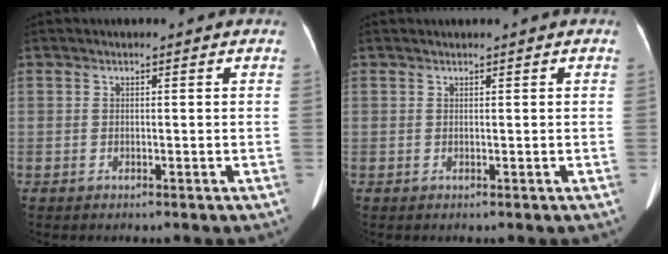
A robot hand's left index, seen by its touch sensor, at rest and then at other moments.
{"total": 0.9, "force": [0.8, -0.1, 0.3], "torque": [-0.004, 0.014, 0.018]}